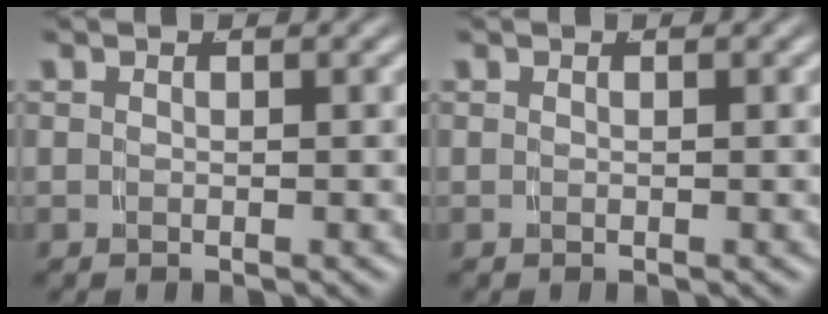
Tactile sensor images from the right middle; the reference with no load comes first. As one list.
[{"total": 0.0}]